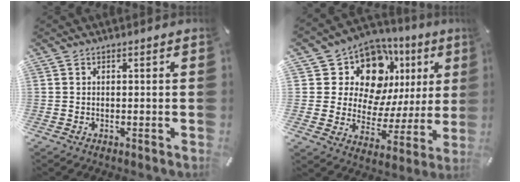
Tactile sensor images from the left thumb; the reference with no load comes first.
{"total": 14.4, "force": [7.8, 10.3, 6.3], "torque": [-0.102, -0.067, 0.140]}